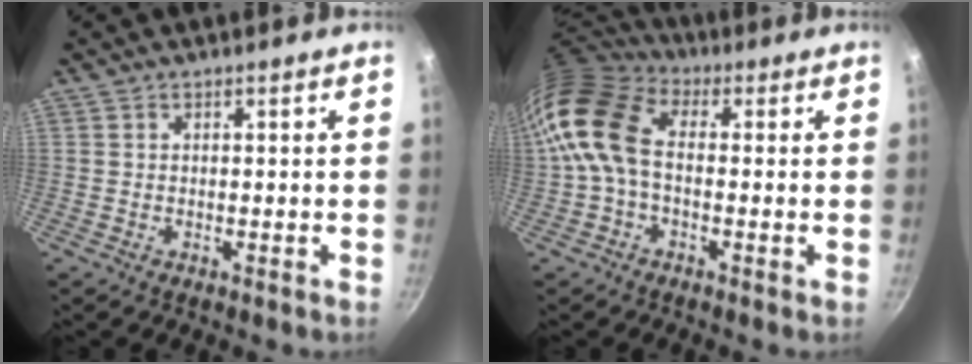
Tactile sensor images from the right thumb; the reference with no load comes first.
{"total": 12.5, "force": [-0.5, 8.3, 9.3], "torque": [-0.168, 0.033, -0.028]}